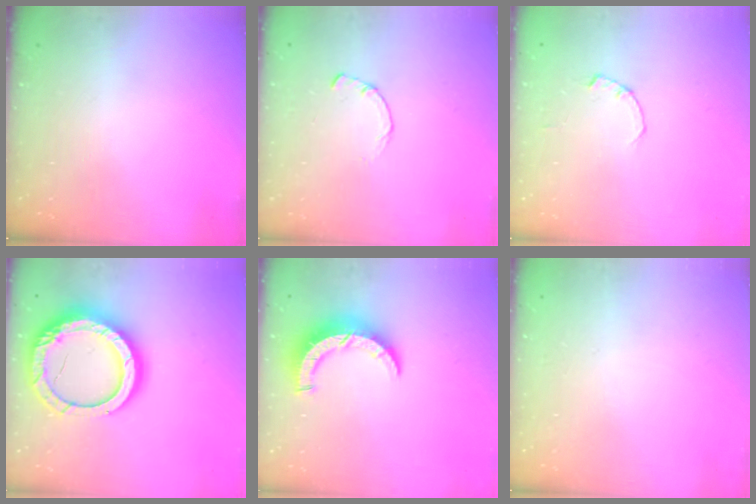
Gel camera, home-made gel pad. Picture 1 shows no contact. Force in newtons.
{"total": 1.7, "press": 1.7, "slide": 0.2}
{"total": 0.0}
{"total": 20.9, "press": 20.8, "slide": 2.6}
{"total": 8.4, "press": 8.4, "slide": 0.7}
{"total": 2.6, "press": 2.6, "slide": 0.2}